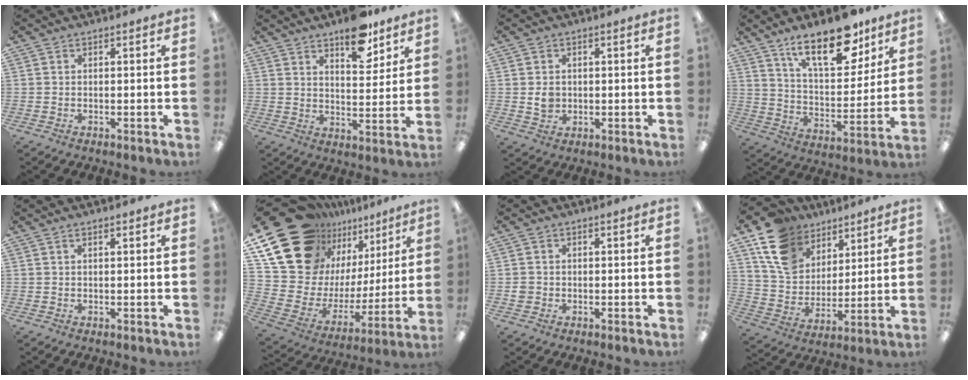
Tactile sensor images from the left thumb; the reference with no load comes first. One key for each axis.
{"total": 11.0, "fx": 8.4, "fy": 4.4, "fz": 5.7, "tx": -0.062, "ty": -0.052, "tz": 0.141}
{"total": 3.3, "fx": 0.2, "fy": 2.9, "fz": 1.7, "tx": -0.017, "ty": -0.001, "tz": 0.002}
{"total": 18.8, "fx": 12.4, "fy": 7.9, "fz": 11.7, "tx": -0.177, "ty": -0.063, "tz": 0.207}
{"total": 0.9, "fx": 0.7, "fy": 0.2, "fz": 0.5, "tx": -0.012, "ty": 0.001, "tz": 0.013}
{"total": 23.4, "fx": 15.9, "fy": 14.4, "fz": 9.4, "tx": -0.174, "ty": -0.101, "tz": 0.318}
{"total": 1.8, "fx": -0.2, "fy": 1.7, "fz": 0.4, "tx": -0.007, "ty": 0.006, "tz": -0.006}
{"total": 15.9, "fx": 9.5, "fy": 11.3, "fz": 5.9, "tx": -0.122, "ty": -0.045, "tz": 0.187}